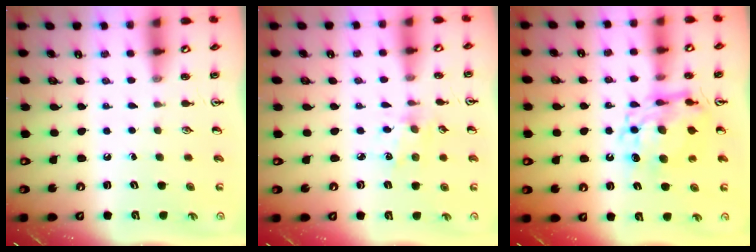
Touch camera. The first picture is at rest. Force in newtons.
{"total": 2.3, "press": 2.3, "slide": 0.4}
{"total": 12.1, "press": 12.1, "slide": 1.1}